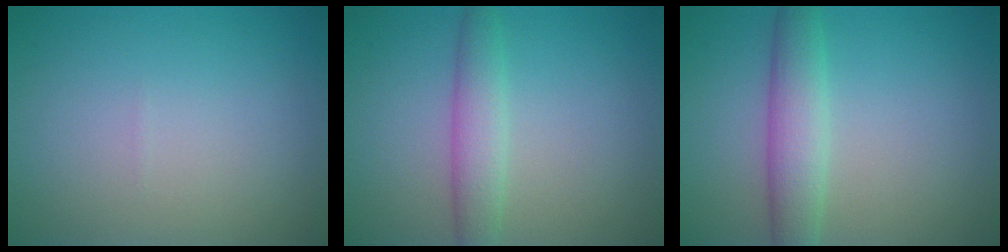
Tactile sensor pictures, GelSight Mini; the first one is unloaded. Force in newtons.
{"total": 2.4, "press": 2.4, "slide": 0.2}
{"total": 3.9, "press": 3.9, "slide": 0.1}